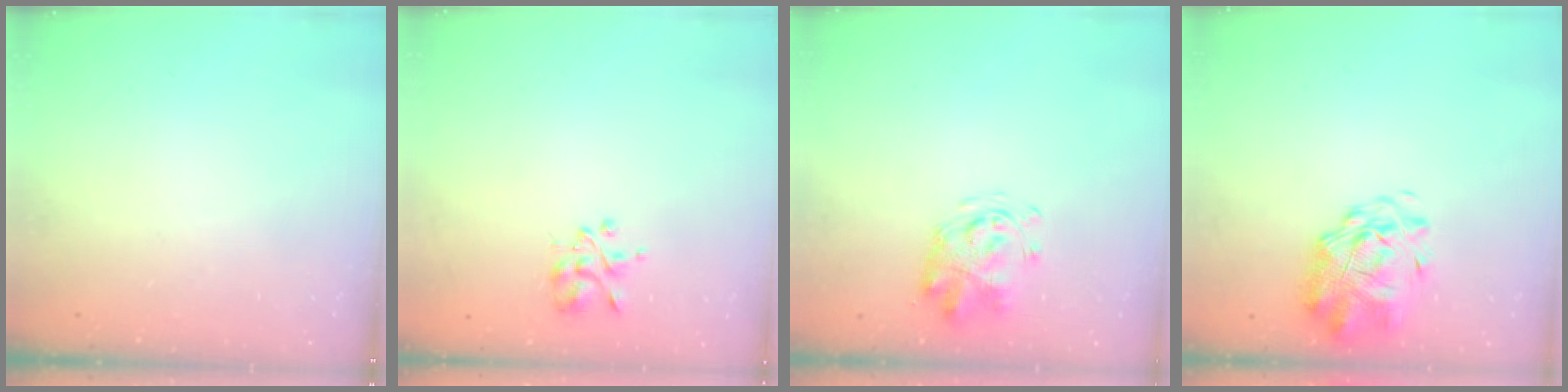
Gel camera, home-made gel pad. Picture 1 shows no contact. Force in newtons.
{"total": 3.4, "press": 3.2, "slide": 1.0}
{"total": 3.4, "press": 3.4, "slide": 0.8}
{"total": 2.7, "press": 2.3, "slide": 1.5}